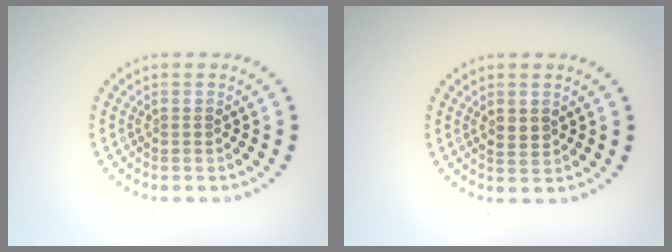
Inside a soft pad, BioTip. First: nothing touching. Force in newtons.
{"total": 1.5, "press": 1.4, "slide": 0.5}